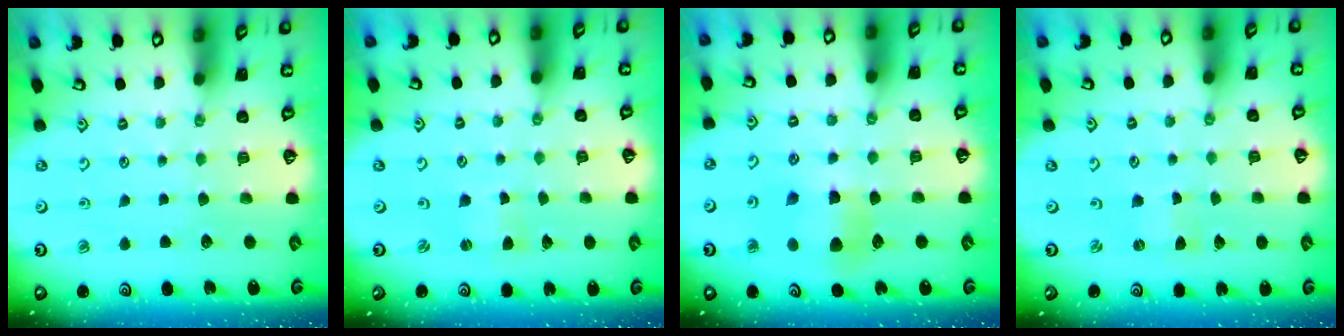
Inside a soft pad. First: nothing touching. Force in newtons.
{"total": 1.9, "press": 1.9, "slide": 0.4}
{"total": 7.1, "press": 7.1, "slide": 0.7}
{"total": 0.0}